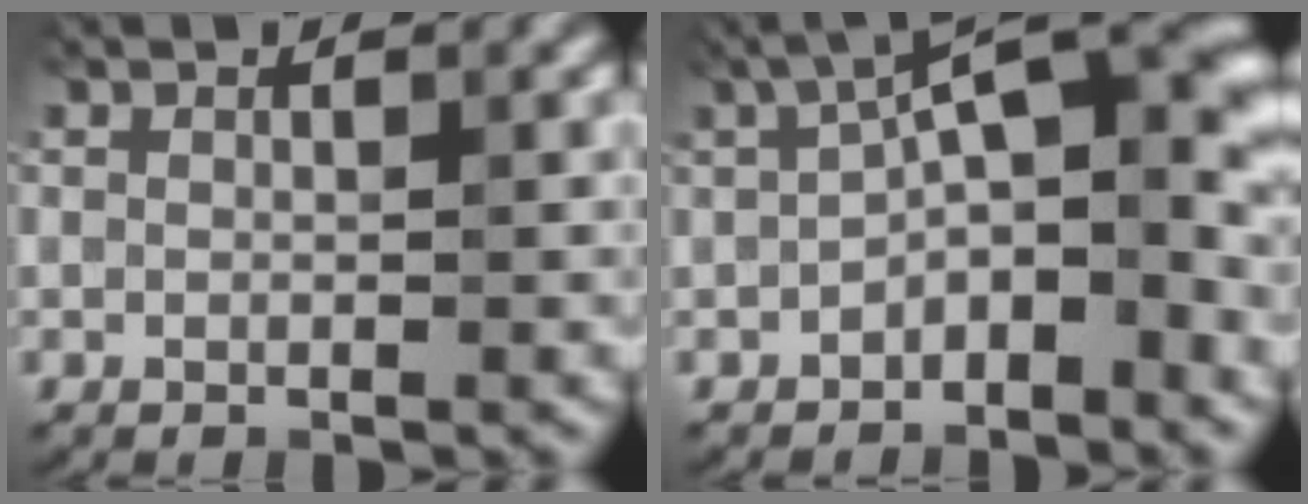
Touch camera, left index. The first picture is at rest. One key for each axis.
{"total": 7.4, "fx": -1.2, "fy": 2.6, "fz": 6.8, "tx": -0.115, "ty": 0.026, "tz": -0.005}